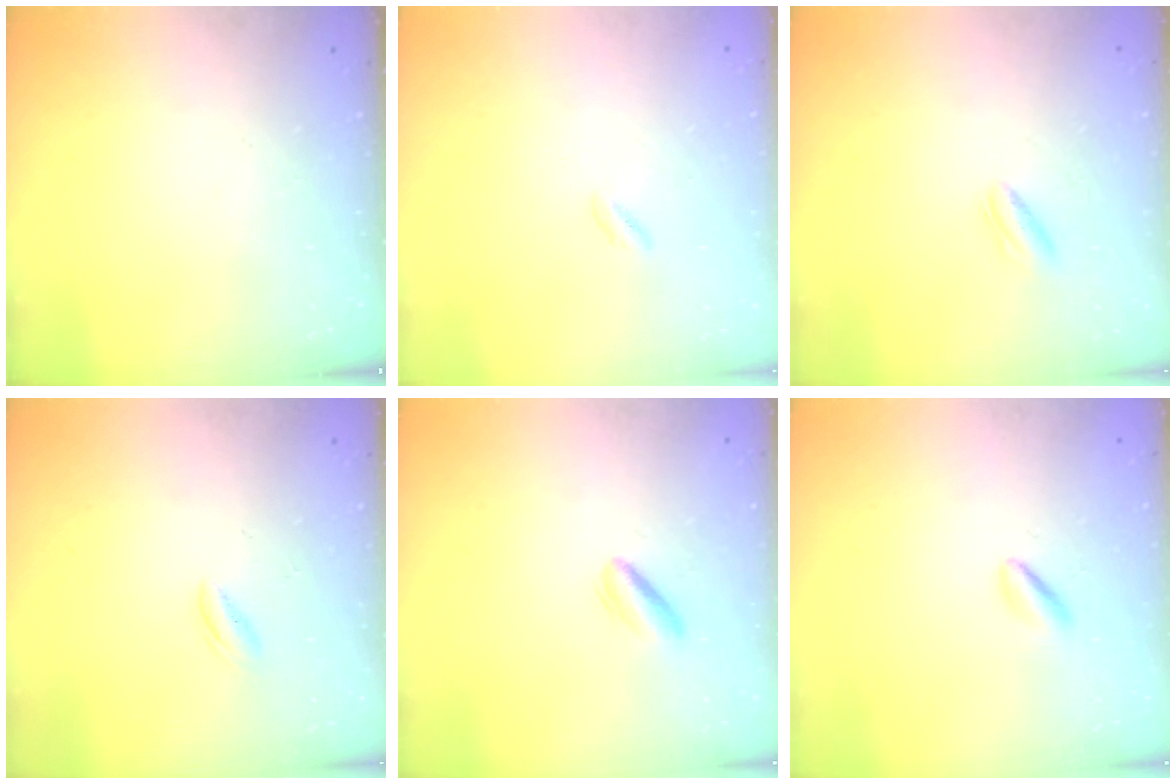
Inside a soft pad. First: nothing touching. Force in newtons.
{"total": 0.7, "press": 0.2, "slide": 0.7}
{"total": 4.1, "press": 4.0, "slide": 1.0}
{"total": 1.5, "press": 1.4, "slide": 0.3}
{"total": 2.7, "press": 2.6, "slide": 0.8}
{"total": 1.8, "press": 1.7, "slide": 0.8}